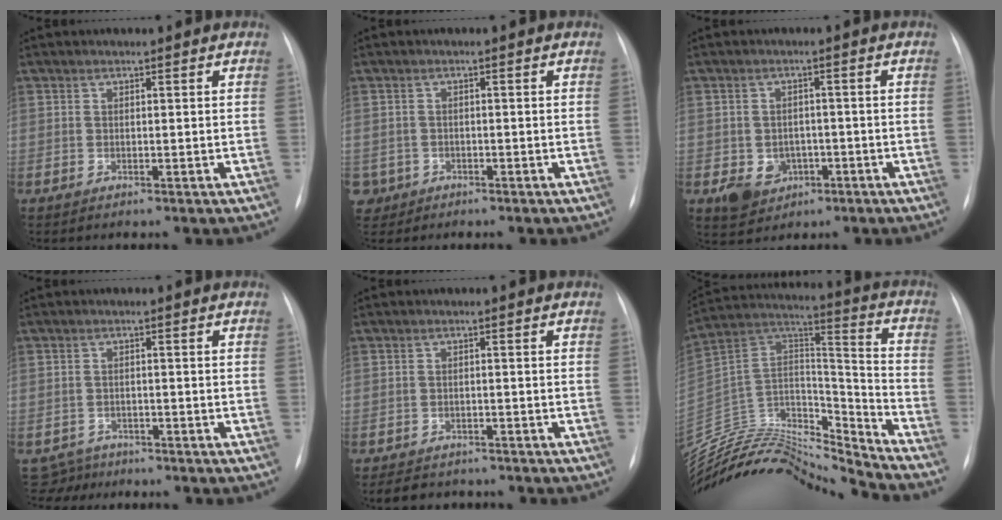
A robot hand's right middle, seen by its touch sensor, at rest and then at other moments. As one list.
[{"total": 3.4, "force": [-1.7, 3.0, -0.1], "torque": [0.000, 0.008, -0.030]}, {"total": 5.5, "force": [-2.0, 4.7, 2.2], "torque": [-0.031, 0.008, -0.018]}, {"total": 3.3, "force": [-2.8, 1.1, -1.4], "torque": [0.023, -0.002, -0.049]}, {"total": 5.9, "force": [-5.1, 2.5, 1.5], "torque": [-0.024, -0.001, -0.065]}, {"total": 23.6, "force": [-22.9, 2.3, 5.1], "torque": [-0.105, 0.044, -0.387]}]